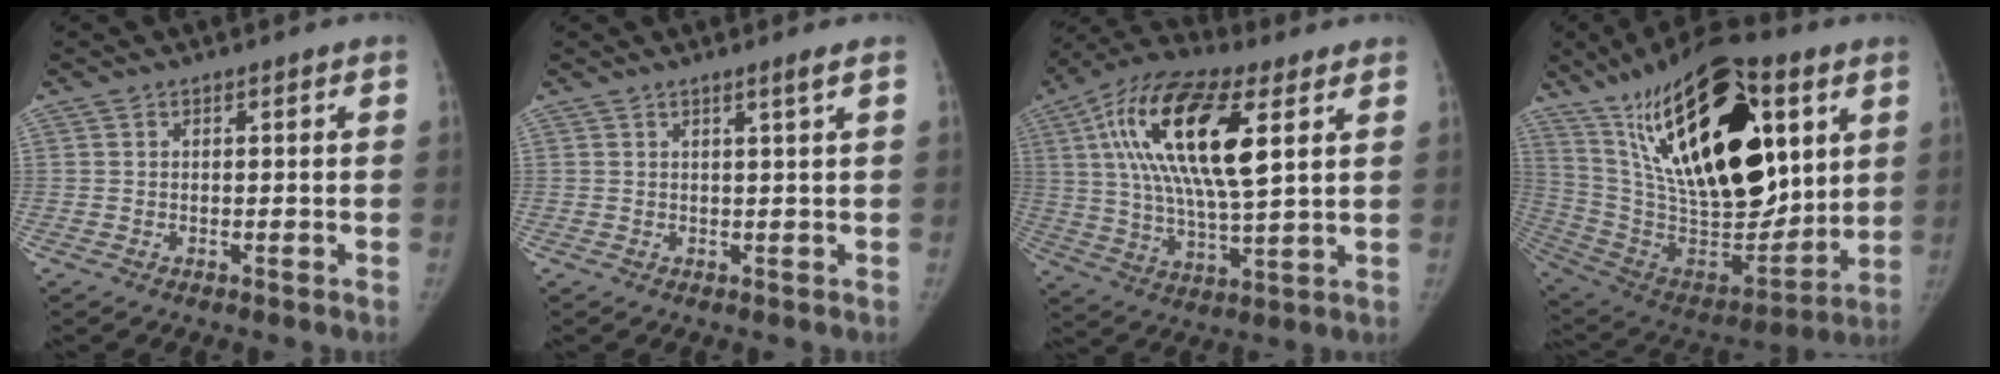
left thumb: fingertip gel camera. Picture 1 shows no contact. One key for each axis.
{"total": 1.6, "fx": 0.8, "fy": -0.5, "fz": 1.3, "tx": -0.026, "ty": -0.009, "tz": 0.018}
{"total": 21.8, "fx": 6.9, "fy": 7.7, "fz": 19.2, "tx": -0.367, "ty": -0.004, "tz": 0.115}
{"total": 35.4, "fx": 13.5, "fy": 15.8, "fz": 28.7, "tx": -0.465, "ty": -0.029, "tz": 0.243}